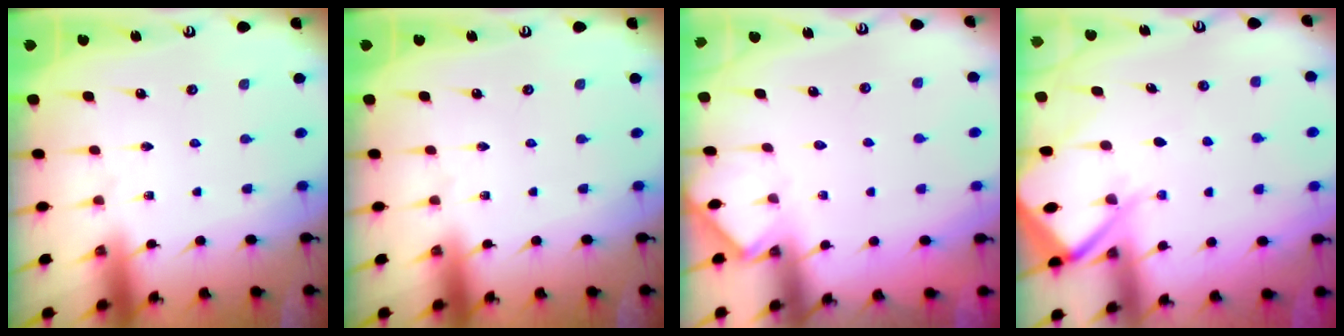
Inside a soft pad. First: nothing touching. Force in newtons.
{"total": 0.0}
{"total": 3.1, "press": 3.1, "slide": 0.4}
{"total": 8.5, "press": 8.5, "slide": 0.7}